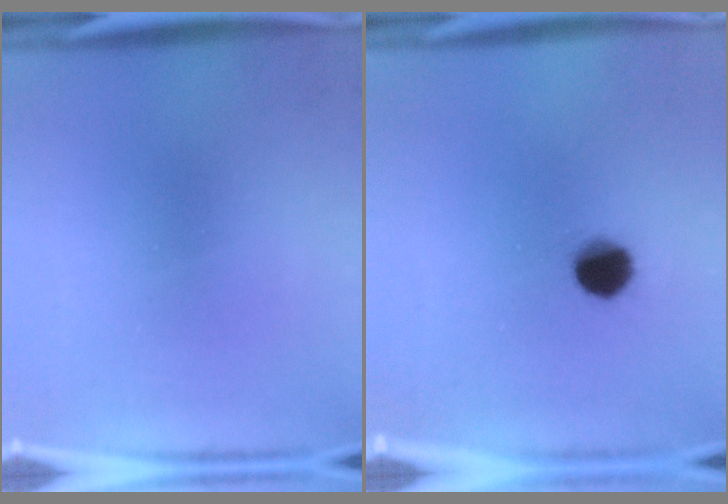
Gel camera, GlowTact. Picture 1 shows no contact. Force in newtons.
{"total": 6.6}